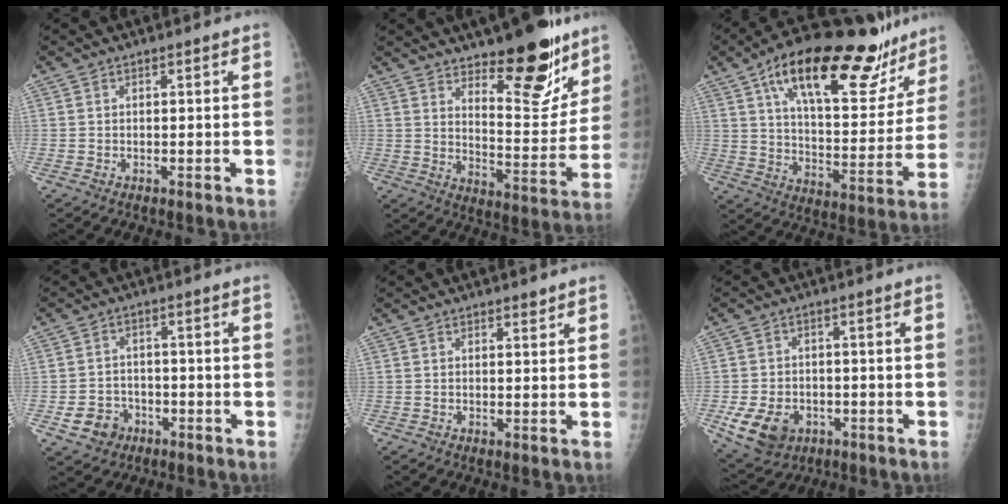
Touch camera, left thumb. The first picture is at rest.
{"total": 16.7, "force": [11.4, 5.8, 10.7], "torque": [-0.094, -0.091, 0.176]}
{"total": 28.3, "force": [18.1, 11.2, 18.7], "torque": [-0.237, -0.039, 0.275]}
{"total": 5.7, "force": [-2.6, 4.8, 1.7], "torque": [-0.010, 0.018, -0.036]}
{"total": 1.3, "force": [1.0, 0.4, 0.6], "torque": [-0.004, -0.007, 0.015]}
{"total": 9.9, "force": [-3.7, 7.4, 5.5], "torque": [-0.097, 0.010, -0.049]}